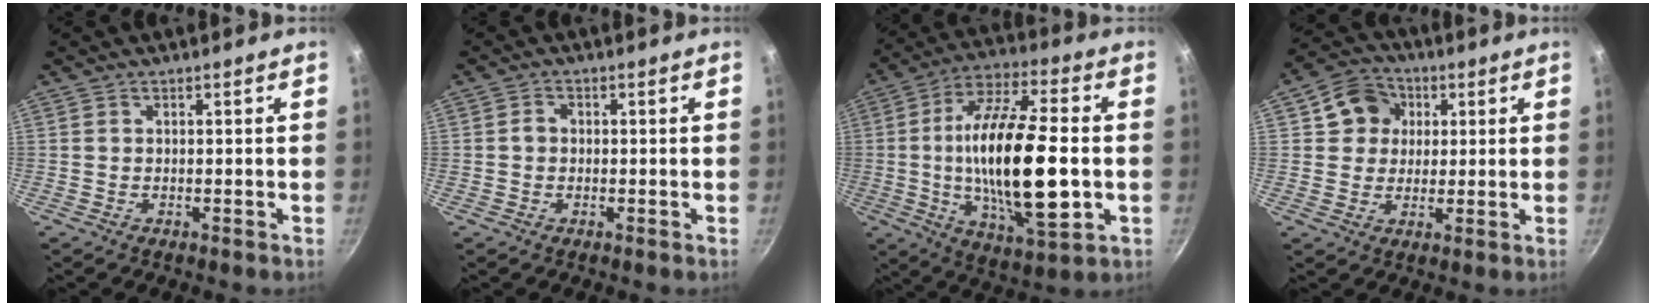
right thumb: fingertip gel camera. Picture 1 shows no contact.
{"total": 1.7, "force": [-0.1, 1.5, 0.9], "torque": [-0.012, 0.009, -0.003]}
{"total": 24.1, "force": [-1.7, 8.8, 22.4], "torque": [-0.400, 0.009, -0.034]}
{"total": 8.6, "force": [2.4, 7.6, 3.2], "torque": [-0.019, 0.011, 0.030]}